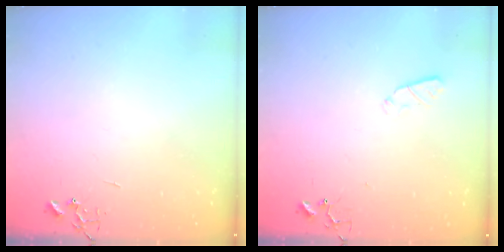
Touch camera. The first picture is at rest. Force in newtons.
{"total": 2.9, "press": 2.8, "slide": 0.5}